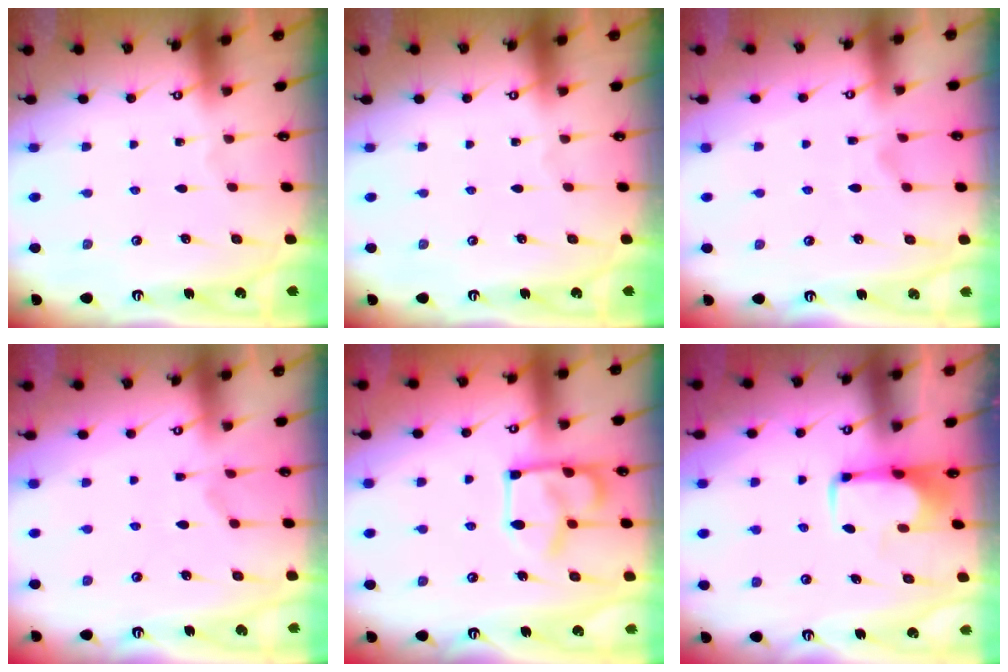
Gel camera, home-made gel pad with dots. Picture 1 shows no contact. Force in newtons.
{"total": 0.0}
{"total": 1.2, "press": 0.5, "slide": 1.1}
{"total": 1.1, "press": 0.1, "slide": 1.1}
{"total": 9.6, "press": 9.5, "slide": 1.5}
{"total": 2.0, "press": 1.9, "slide": 0.4}